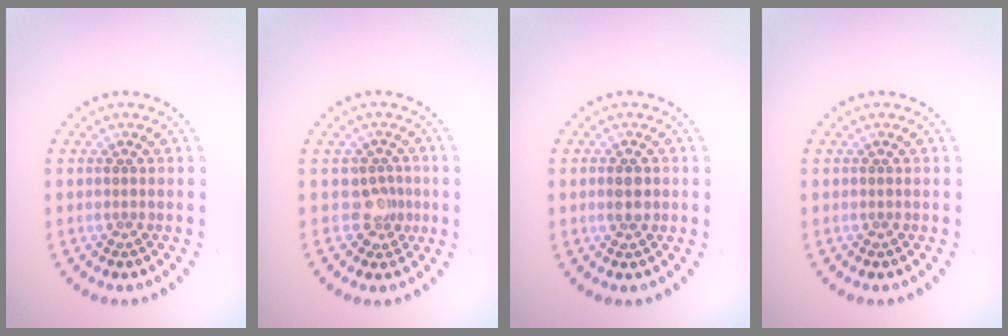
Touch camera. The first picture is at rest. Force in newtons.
{"total": 2.1, "press": 1.6, "slide": 1.3}
{"total": 2.0, "press": 2.0, "slide": 0.2}
{"total": 0.0}